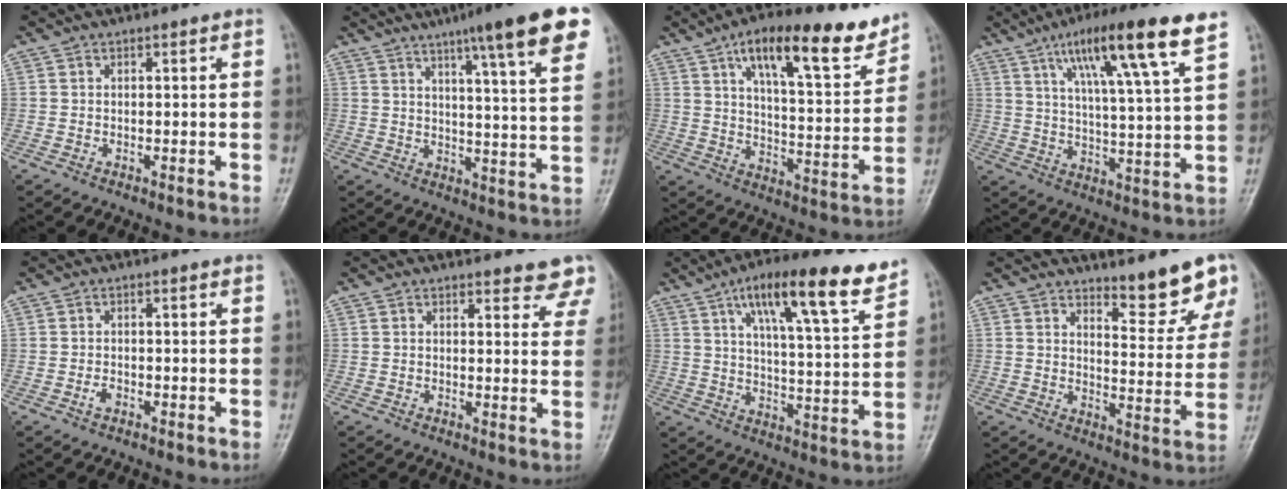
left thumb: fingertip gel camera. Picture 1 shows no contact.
{"total": 18.7, "force": [11.5, 1.9, 14.6], "torque": [-0.188, -0.037, 0.147]}
{"total": 18.0, "force": [11.4, 5.7, 12.7], "torque": [-0.158, -0.051, 0.180]}
{"total": 16.6, "force": [9.3, 1.7, 13.6], "torque": [-0.220, -0.029, 0.151]}
{"total": 1.3, "force": [-0.6, 0.8, 0.9], "torque": [-0.018, 0.005, -0.012]}
{"total": 6.9, "force": [6.2, 2.4, 1.8], "torque": [0.022, -0.028, 0.048]}
{"total": 17.2, "force": [10.7, 3.9, 12.8], "torque": [-0.177, -0.042, 0.169]}
{"total": 9.5, "force": [7.7, 2.3, 5.0], "torque": [-0.034, -0.066, 0.107]}